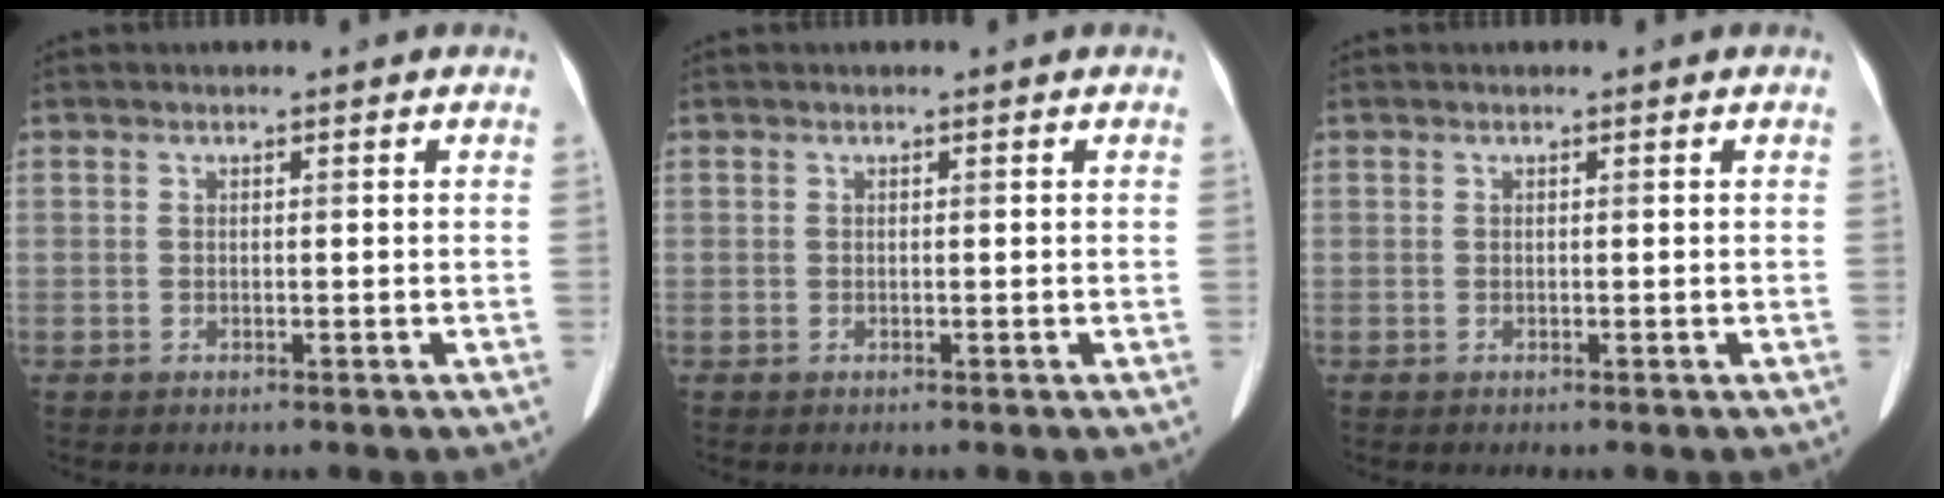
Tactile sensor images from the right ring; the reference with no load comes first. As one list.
[{"total": 0.0}, {"total": 0.0}]